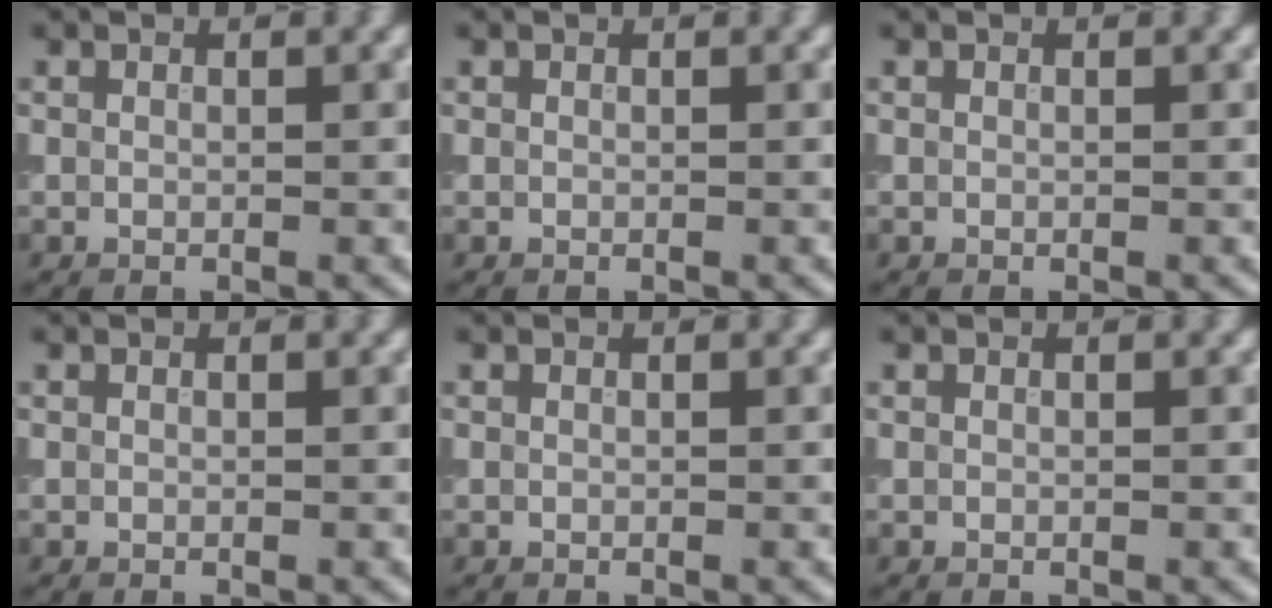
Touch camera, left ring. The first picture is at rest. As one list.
[{"total": 0.0}, {"total": 0.0}, {"total": 0.0}, {"total": 0.0}, {"total": 0.0}]